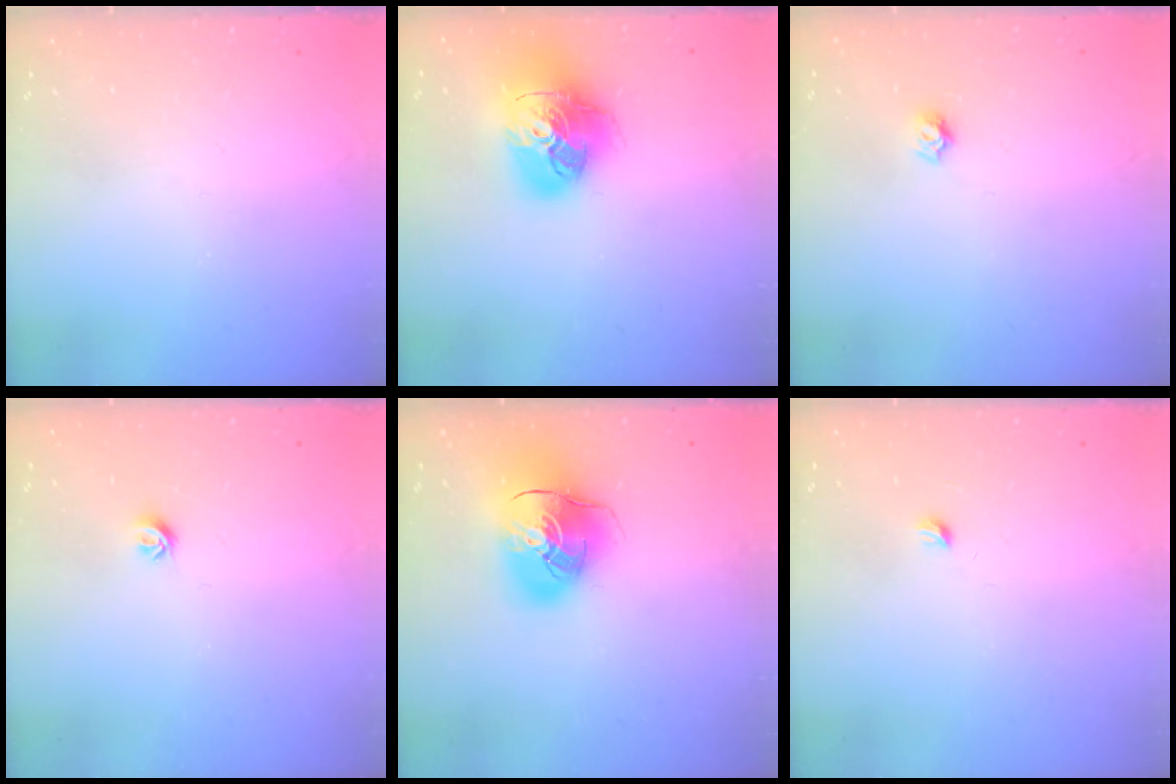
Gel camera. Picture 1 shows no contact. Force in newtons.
{"total": 20.5, "press": 20.4, "slide": 2.4}
{"total": 3.7, "press": 3.6, "slide": 0.2}
{"total": 4.9, "press": 4.8, "slide": 0.9}
{"total": 16.3, "press": 16.1, "slide": 2.8}
{"total": 2.9, "press": 2.9, "slide": 0.4}